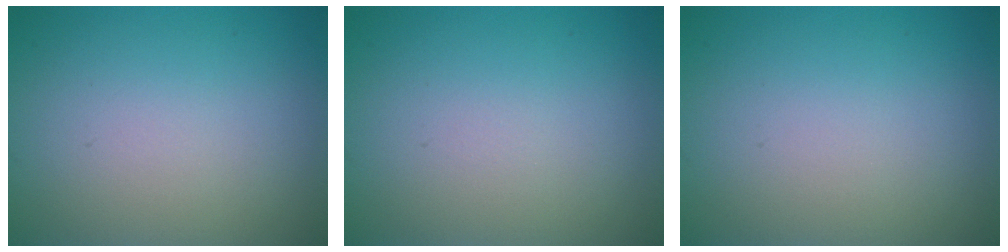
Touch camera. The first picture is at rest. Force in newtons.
{"total": 0.0}
{"total": 0.0}